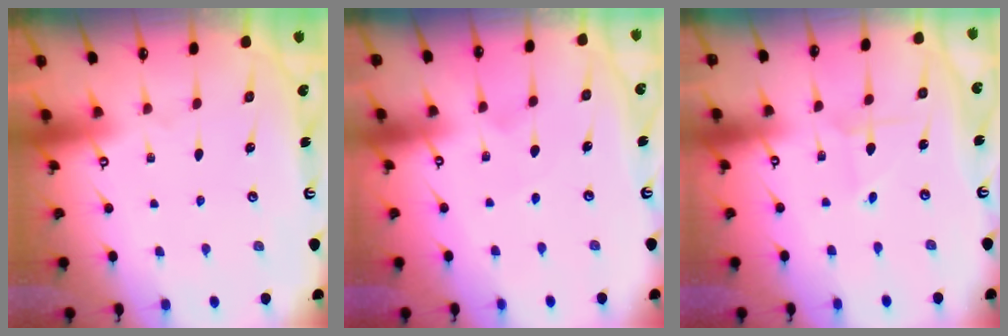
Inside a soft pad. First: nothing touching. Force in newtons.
{"total": 3.2, "press": 3.2, "slide": 0.2}
{"total": 2.0, "press": 2.0, "slide": 0.2}